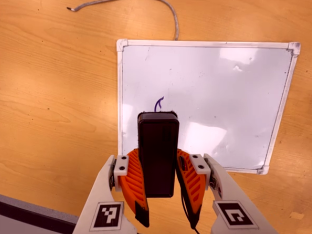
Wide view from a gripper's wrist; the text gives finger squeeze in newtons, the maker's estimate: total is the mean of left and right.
{"total": 8.4, "left": 7.1, "right": 9.8}